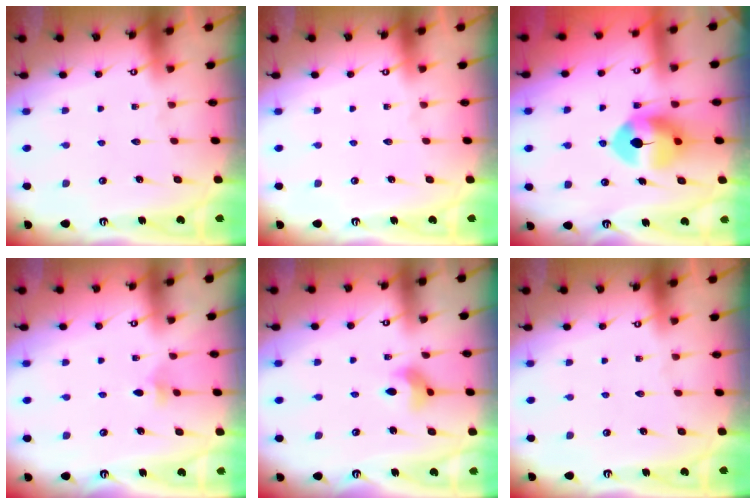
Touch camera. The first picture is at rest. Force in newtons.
{"total": 0.0}
{"total": 8.7, "press": 8.5, "slide": 1.5}
{"total": 3.5, "press": 3.4, "slide": 0.7}
{"total": 7.9, "press": 7.6, "slide": 2.1}
{"total": 0.0}